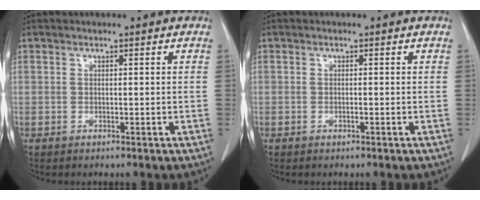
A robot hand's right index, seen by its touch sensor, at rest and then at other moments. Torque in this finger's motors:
{"motor_torque": [0.00, 0.04, 0.02, 0.01]}